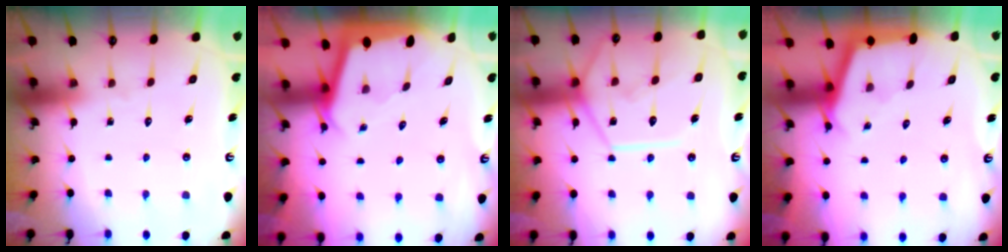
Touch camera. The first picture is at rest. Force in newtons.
{"total": 2.1, "press": 2.1, "slide": 0.1}
{"total": 13.1, "press": 13.0, "slide": 1.6}
{"total": 2.7, "press": 2.7, "slide": 0.3}